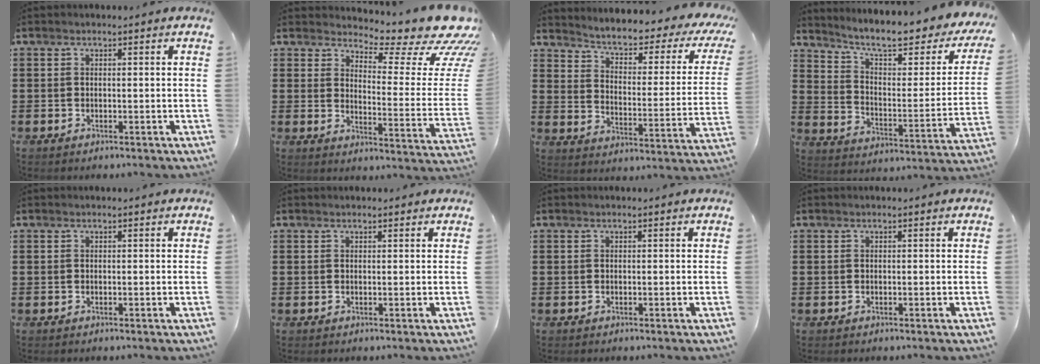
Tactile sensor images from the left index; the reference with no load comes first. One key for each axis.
{"total": 9.5, "fx": 7.2, "fy": 2.4, "fz": 5.7, "tx": -0.085, "ty": -0.062, "tz": 0.121}
{"total": 3.7, "fx": 2.6, "fy": 0.6, "fz": 2.6, "tx": -0.065, "ty": -0.029, "tz": 0.030}
{"total": 7.9, "fx": 6.4, "fy": 1.1, "fz": 4.5, "tx": -0.097, "ty": -0.049, "tz": 0.101}
{"total": 0.0}
{"total": 0.5, "fx": 0.5, "fy": 0.2, "fz": 0.1, "tx": -0.002, "ty": 0.001, "tz": 0.010}
{"total": 0.0}
{"total": 0.0}